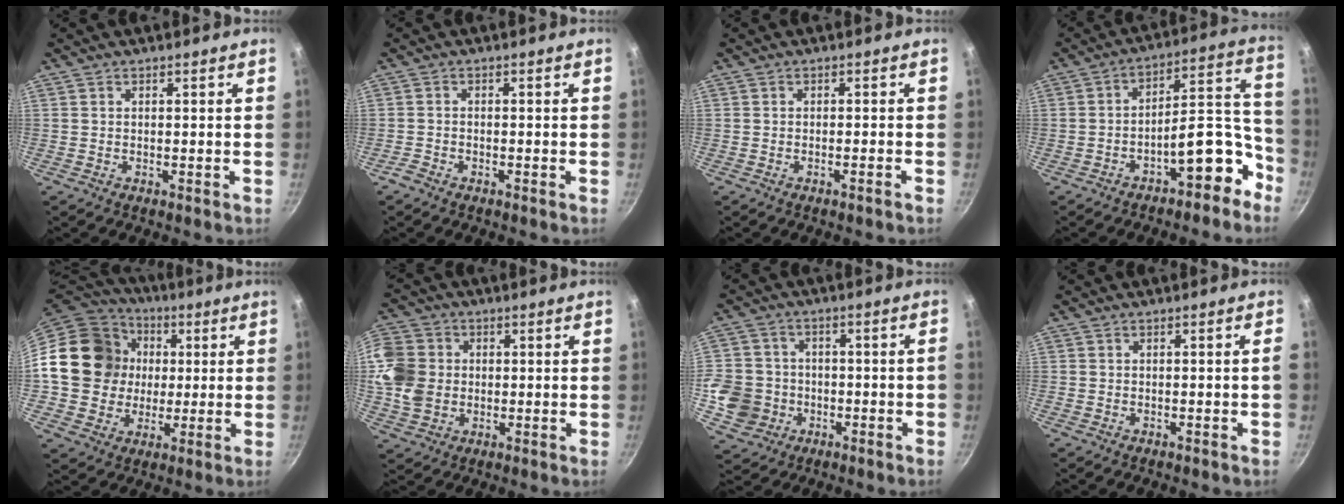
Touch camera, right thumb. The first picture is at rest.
{"total": 1.6, "force": [-1.4, 0.7, 0.6], "torque": [-0.027, 0.011, -0.030]}
{"total": 1.0, "force": [-0.7, 0.0, 0.7], "torque": [-0.022, 0.013, -0.009]}
{"total": 12.7, "force": [-7.1, 5.5, 8.9], "torque": [-0.060, 0.101, -0.103]}
{"total": 19.6, "force": [1.7, 17.3, 9.0], "torque": [-0.144, 0.026, 0.030]}
{"total": 11.1, "force": [0.2, 9.5, 5.7], "torque": [-0.093, 0.003, -0.005]}
{"total": 11.0, "force": [-3.3, 9.8, 4.0], "torque": [-0.061, 0.036, -0.060]}
{"total": 1.2, "force": [-0.5, 0.2, 1.1], "torque": [-0.025, 0.009, -0.002]}